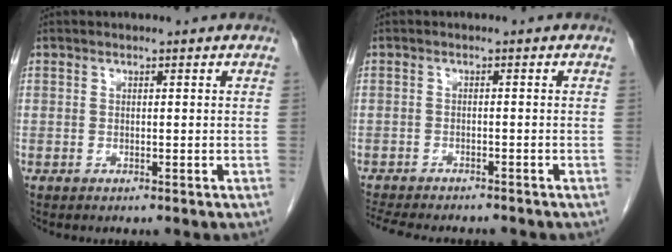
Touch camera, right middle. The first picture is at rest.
{"total": 11.2, "force": [-9.9, 2.7, 4.5], "torque": [-0.087, -0.011, -0.137]}